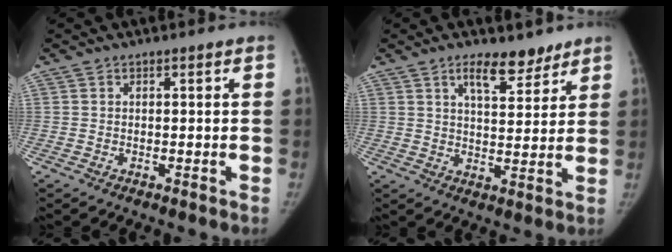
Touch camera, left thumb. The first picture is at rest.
{"total": 7.8, "force": [5.4, 3.3, 4.4], "torque": [-0.039, -0.036, 0.086]}